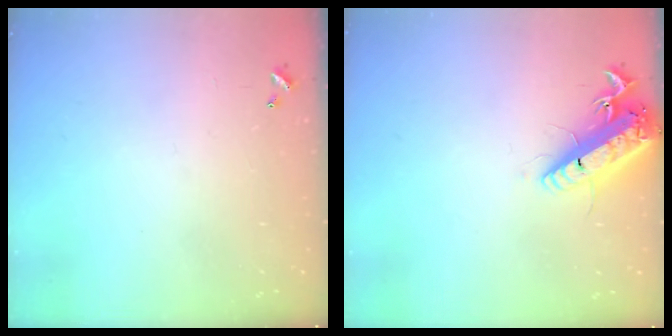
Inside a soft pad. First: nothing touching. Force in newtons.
{"total": 16.9, "press": 16.6, "slide": 3.3}